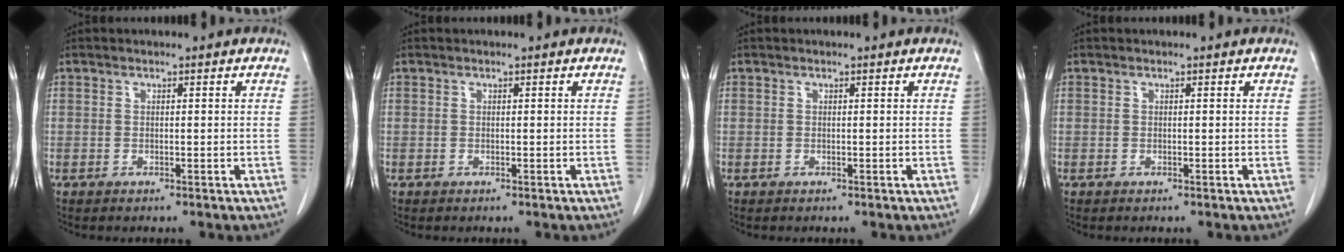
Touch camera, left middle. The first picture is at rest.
{"total": 0.0}
{"total": 0.0}
{"total": 0.0}